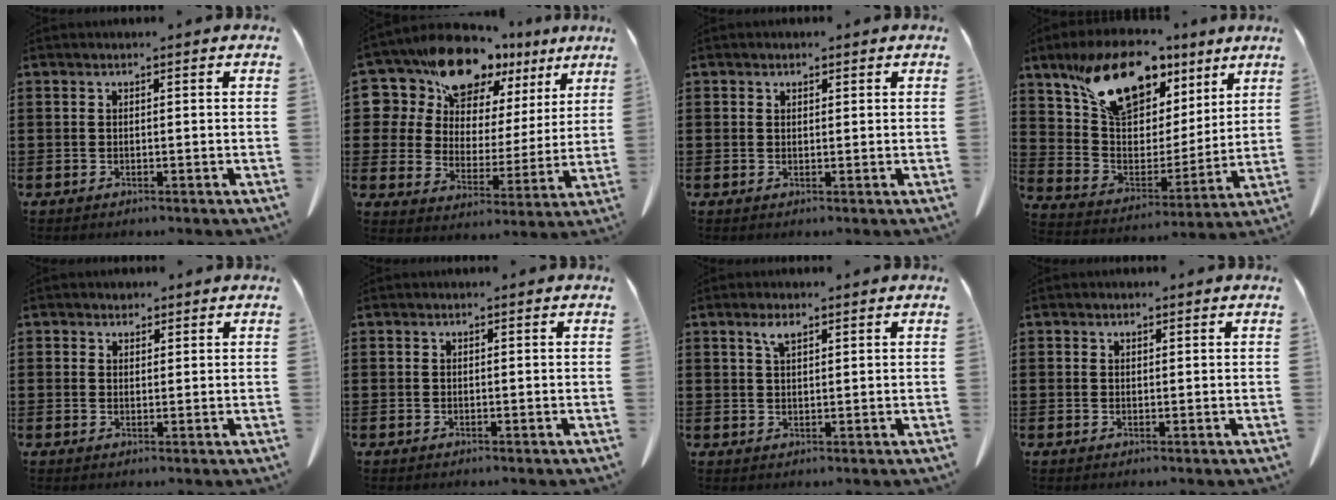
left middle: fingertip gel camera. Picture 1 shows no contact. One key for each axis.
{"total": 13.3, "fx": 11.8, "fy": 5.4, "fz": 2.7, "tx": -0.090, "ty": -0.083, "tz": 0.216}
{"total": 1.1, "fx": 0.8, "fy": 0.6, "fz": 0.2, "tx": -0.006, "ty": 0.003, "tz": 0.017}
{"total": 15.3, "fx": 10.4, "fy": 7.8, "fz": 7.9, "tx": -0.170, "ty": -0.041, "tz": 0.189}
{"total": 1.9, "fx": 1.6, "fy": 1.0, "fz": 0.1, "tx": -0.007, "ty": 0.004, "tz": 0.032}
{"total": 0.0}
{"total": 2.7, "fx": 1.7, "fy": 0.8, "fz": 2.0, "tx": -0.045, "ty": 0.003, "tz": 0.029}
{"total": 0.9, "fx": 0.7, "fy": 0.5, "fz": 0.2, "tx": -0.006, "ty": 0.001, "tz": 0.015}